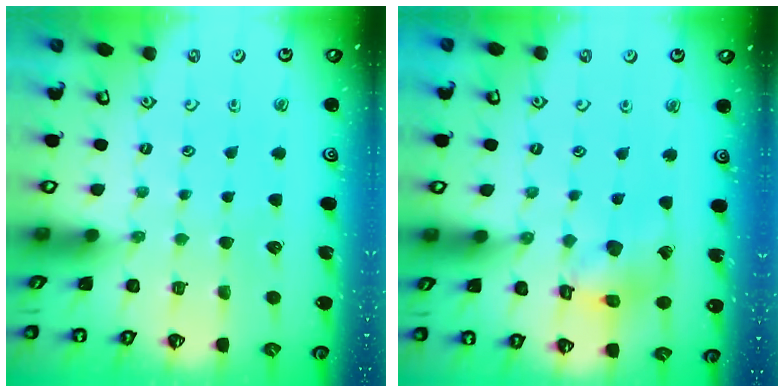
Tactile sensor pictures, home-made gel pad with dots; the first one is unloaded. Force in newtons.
{"total": 10.3, "press": 10.3, "slide": 1.2}